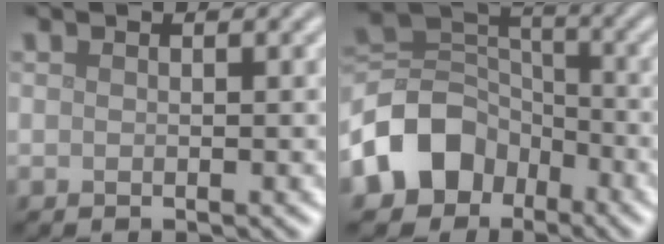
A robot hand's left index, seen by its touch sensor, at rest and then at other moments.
{"total": 7.8, "force": [-4.0, 5.9, 3.2], "torque": [-0.050, 0.006, -0.089]}